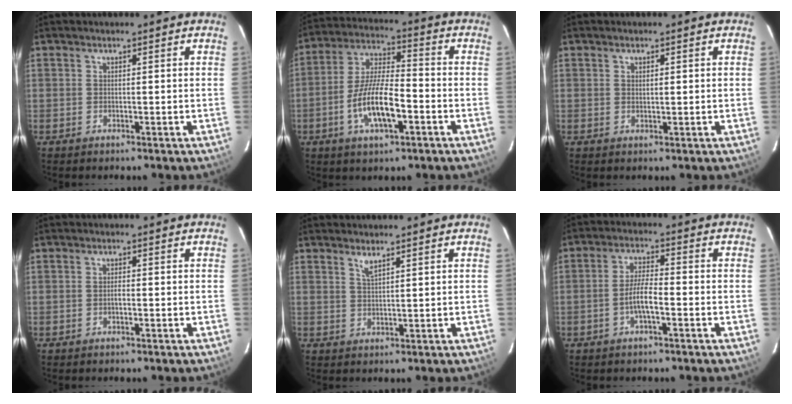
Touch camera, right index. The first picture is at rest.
{"total": 12.3, "force": [-4.4, 3.9, 10.8], "torque": [-0.221, -0.001, -0.081]}
{"total": 1.1, "force": [0.4, 0.5, 0.9], "torque": [-0.014, 0.003, 0.007]}
{"total": 1.1, "force": [-0.4, 0.3, 1.0], "torque": [-0.019, 0.002, -0.007]}
{"total": 1.9, "force": [1.5, 0.2, 1.1], "torque": [-0.023, -0.001, 0.027]}
{"total": 5.2, "force": [-2.0, 1.0, 4.7], "torque": [-0.095, 0.006, -0.039]}